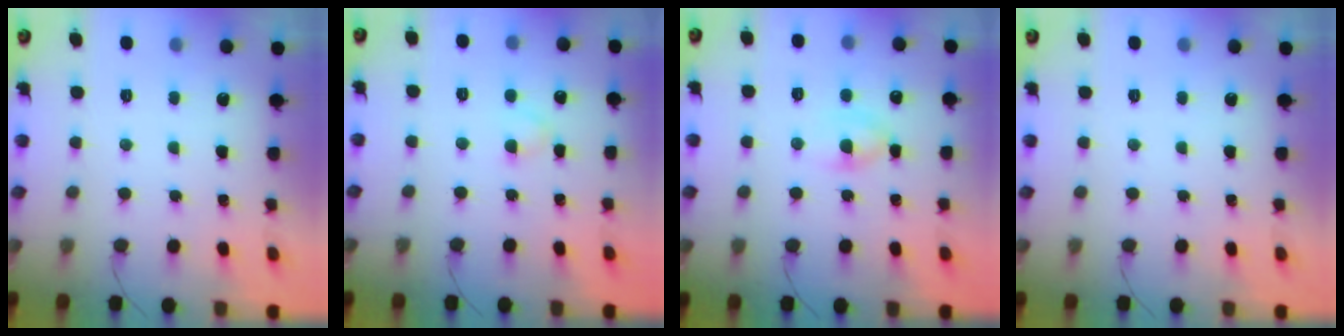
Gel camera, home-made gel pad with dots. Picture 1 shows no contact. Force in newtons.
{"total": 2.7, "press": 2.5, "slide": 1.1}
{"total": 3.8, "press": 3.6, "slide": 1.3}
{"total": 0.0}